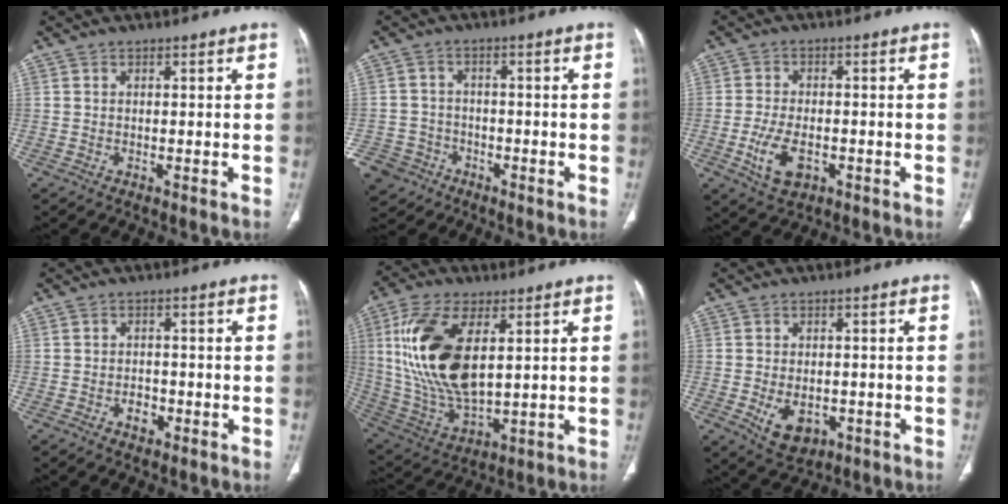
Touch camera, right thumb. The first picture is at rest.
{"total": 8.9, "force": [-4.9, 7.1, 2.2], "torque": [-0.054, 0.028, -0.083]}
{"total": 7.2, "force": [-2.3, 4.2, 5.4], "torque": [-0.102, 0.006, -0.035]}
{"total": 2.7, "force": [-1.2, 1.9, 1.4], "torque": [-0.010, 0.011, -0.017]}
{"total": 20.1, "force": [4.7, 9.9, 16.8], "torque": [-0.344, -0.020, 0.097]}
{"total": 6.6, "force": [-1.9, 4.5, 4.5], "torque": [-0.059, 0.002, -0.016]}